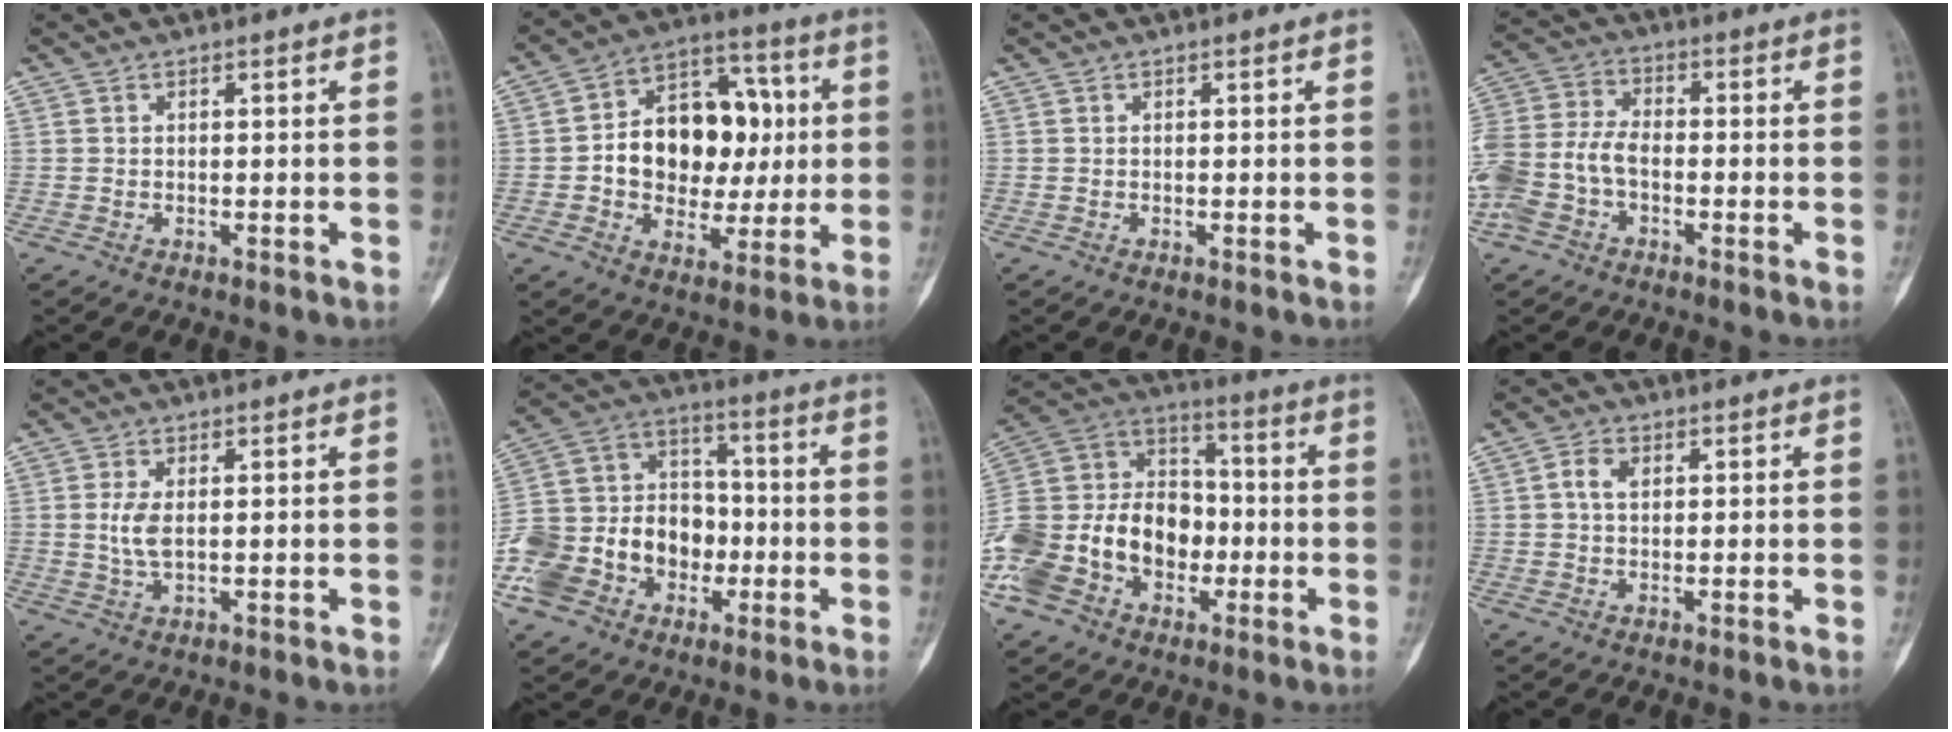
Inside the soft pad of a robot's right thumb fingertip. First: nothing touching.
{"total": 17.8, "force": [0.6, 12.9, 12.3], "torque": [-0.140, 0.031, 0.011]}
{"total": 0.0}
{"total": 11.7, "force": [-3.6, 7.6, 8.2], "torque": [-0.189, 0.028, -0.076]}
{"total": 3.8, "force": [0.4, 1.6, 3.4], "torque": [-0.077, -0.004, 0.012]}
{"total": 18.2, "force": [-6.1, 14.6, 8.9], "torque": [-0.137, 0.075, -0.105]}
{"total": 24.9, "force": [-7.6, 18.8, 14.4], "torque": [-0.293, 0.076, -0.132]}
{"total": 2.6, "force": [0.4, 1.6, 2.0], "torque": [-0.039, 0.002, 0.003]}